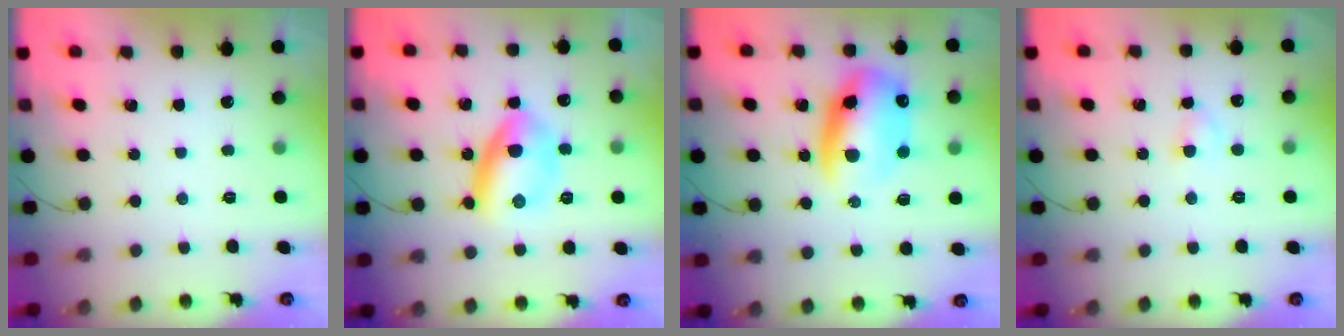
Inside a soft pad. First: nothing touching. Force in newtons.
{"total": 9.9, "press": 9.9, "slide": 0.5}
{"total": 14.4, "press": 13.9, "slide": 3.8}
{"total": 2.4, "press": 2.2, "slide": 1.0}